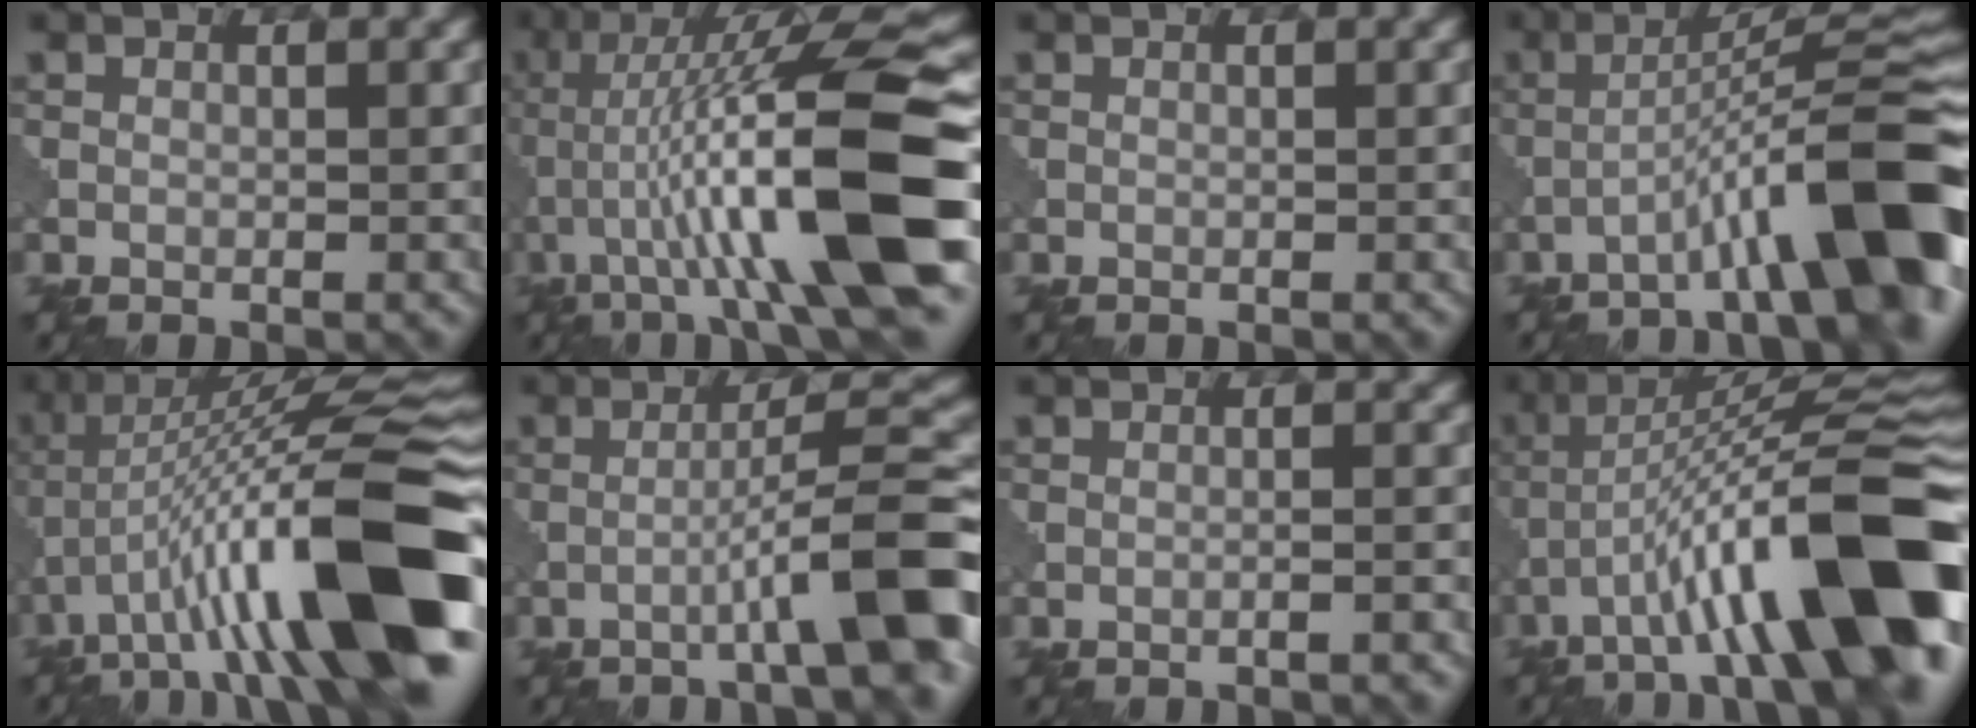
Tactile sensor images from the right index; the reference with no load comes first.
{"total": 14.0, "force": [-2.4, 1.9, 13.7], "torque": [-0.208, 0.035, -0.034]}
{"total": 0.0}
{"total": 11.2, "force": [-5.5, 1.4, 9.6], "torque": [-0.134, 0.029, -0.085]}
{"total": 16.1, "force": [-4.5, 4.0, 15.0], "torque": [-0.239, 0.029, -0.070]}
{"total": 7.8, "force": [-2.9, 0.7, 7.2], "torque": [-0.097, 0.025, -0.057]}
{"total": 1.4, "force": [-0.8, 0.3, 1.1], "torque": [-0.009, 0.006, -0.030]}
{"total": 14.7, "force": [-5.4, 3.1, 13.3], "torque": [-0.209, 0.020, -0.080]}